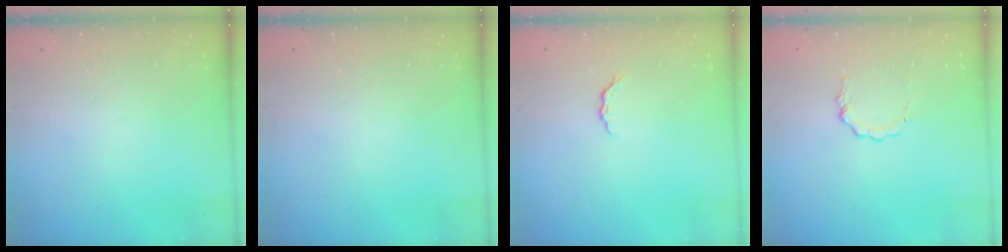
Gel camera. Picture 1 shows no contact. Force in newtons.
{"total": 0.0}
{"total": 3.2, "press": 3.2, "slide": 0.3}
{"total": 4.5, "press": 4.4, "slide": 0.4}